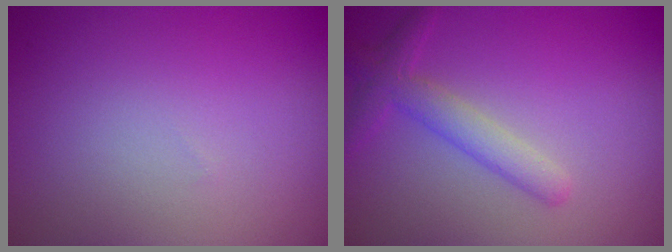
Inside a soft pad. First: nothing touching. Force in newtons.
{"total": 2.8, "press": 2.8, "slide": 0.1}